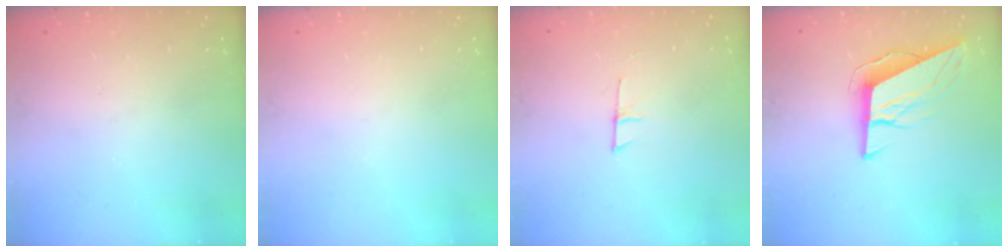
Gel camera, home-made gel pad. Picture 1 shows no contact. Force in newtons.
{"total": 0.0}
{"total": 4.7, "press": 4.7, "slide": 0.3}
{"total": 9.8, "press": 9.6, "slide": 2.3}